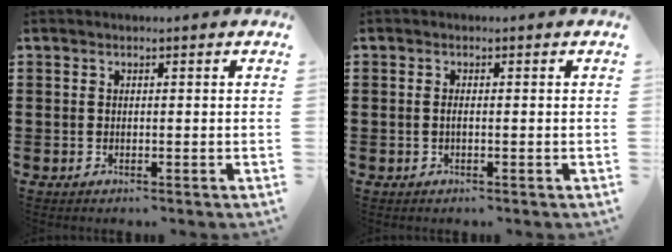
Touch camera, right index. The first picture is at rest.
{"total": 0.7, "force": [-0.2, 0.1, 0.7], "torque": [-0.014, -0.002, -0.004]}